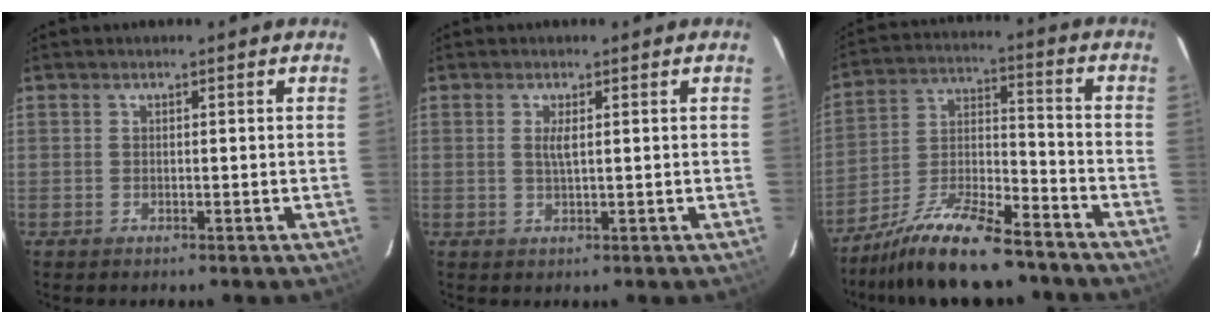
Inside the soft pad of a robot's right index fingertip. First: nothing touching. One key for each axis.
{"total": 1.9, "fx": 0.4, "fy": 0.2, "fz": 1.8, "tx": -0.034, "ty": -0.001, "tz": 0.007}
{"total": 16.4, "fx": -13.1, "fy": 4.2, "fz": 9.0, "tx": -0.179, "ty": 0.000, "tz": -0.226}